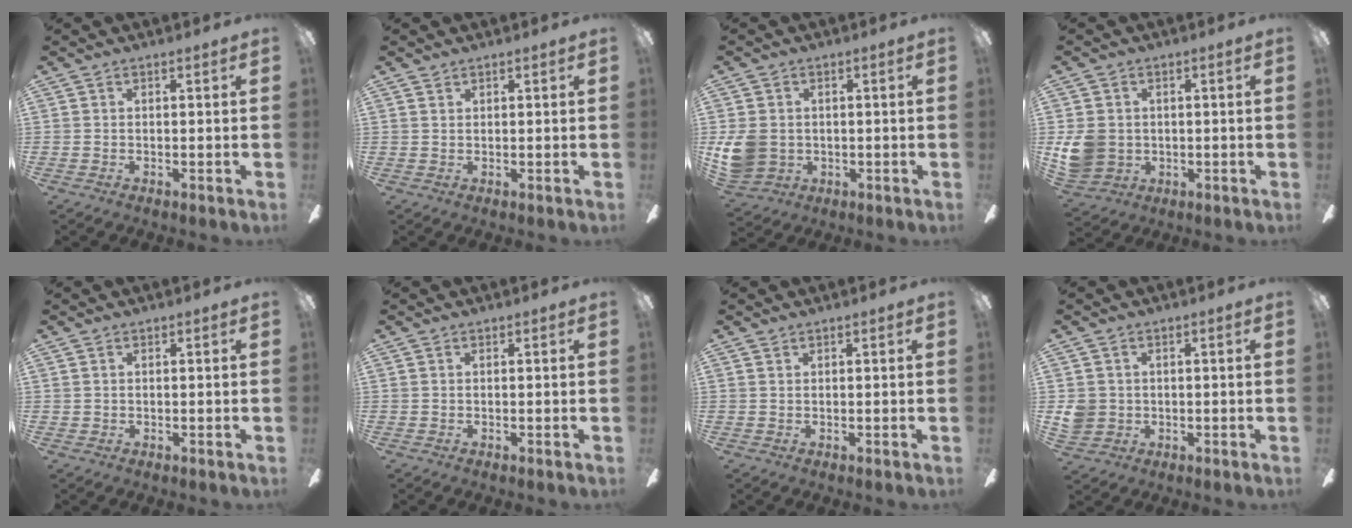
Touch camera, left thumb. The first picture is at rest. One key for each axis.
{"total": 0.8, "fx": 0.6, "fy": 0.4, "fz": 0.1, "tx": -0.004, "ty": 0.001, "tz": 0.013}
{"total": 8.7, "fx": -0.3, "fy": 7.5, "fz": 4.3, "tx": -0.106, "ty": 0.016, "tz": 0.000}
{"total": 8.2, "fx": 0.2, "fy": 7.4, "fz": 3.4, "tx": -0.082, "ty": 0.012, "tz": 0.008}
{"total": 0.6, "fx": 0.3, "fy": 0.5, "fz": 0.1, "tx": -0.004, "ty": 0.004, "tz": 0.004}
{"total": 0.0}
{"total": 0.6, "fx": 0.4, "fy": 0.4, "fz": 0.3, "tx": -0.007, "ty": 0.002, "tz": 0.008}
{"total": 4.5, "fx": 0.3, "fy": 4.3, "fz": 1.0, "tx": -0.027, "ty": 0.007, "tz": 0.007}